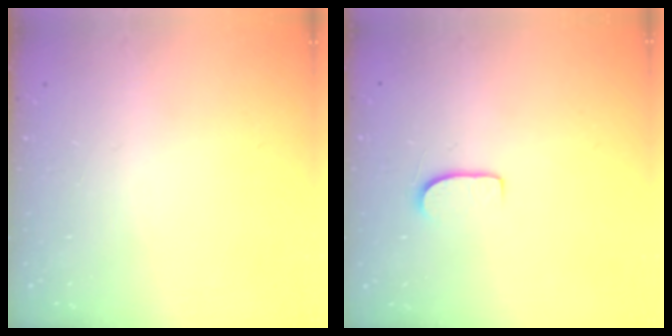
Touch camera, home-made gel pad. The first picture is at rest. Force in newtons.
{"total": 5.9, "press": 5.9, "slide": 0.5}